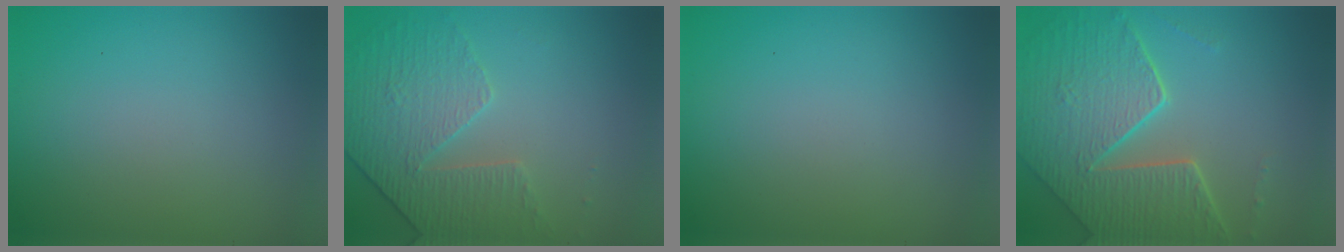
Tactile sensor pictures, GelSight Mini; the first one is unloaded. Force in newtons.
{"total": 4.3, "press": 3.4, "slide": 2.6}
{"total": 0.0}
{"total": 8.2, "press": 5.8, "slide": 5.8}